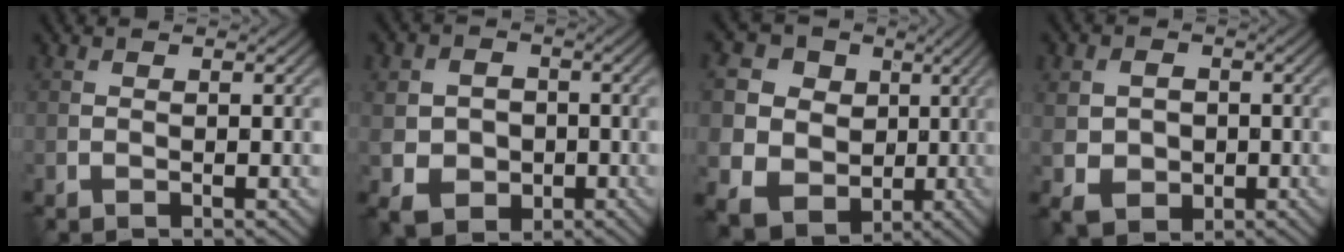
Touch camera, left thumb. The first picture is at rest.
{"total": 6.0, "force": [-1.1, 5.2, 2.7], "torque": [-0.075, -0.017, -0.030]}
{"total": 14.1, "force": [1.4, 12.9, 5.4], "torque": [-0.195, 0.017, 0.027]}
{"total": 4.6, "force": [-0.4, 3.9, 2.4], "torque": [-0.067, -0.011, -0.002]}